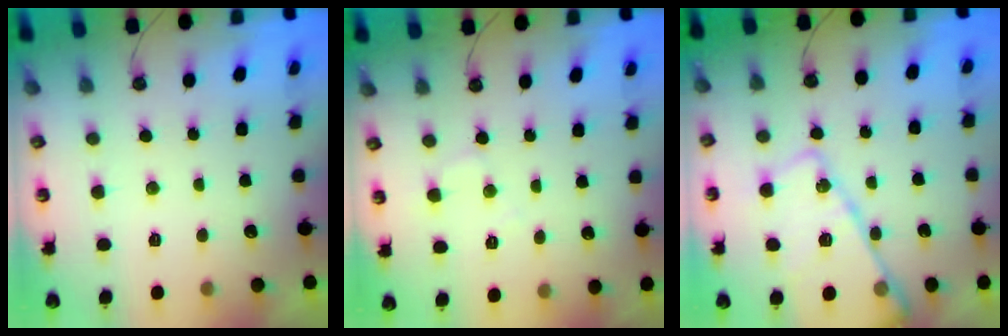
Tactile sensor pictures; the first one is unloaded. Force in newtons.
{"total": 4.6, "press": 4.6, "slide": 0.6}
{"total": 17.1, "press": 17.0, "slide": 1.6}